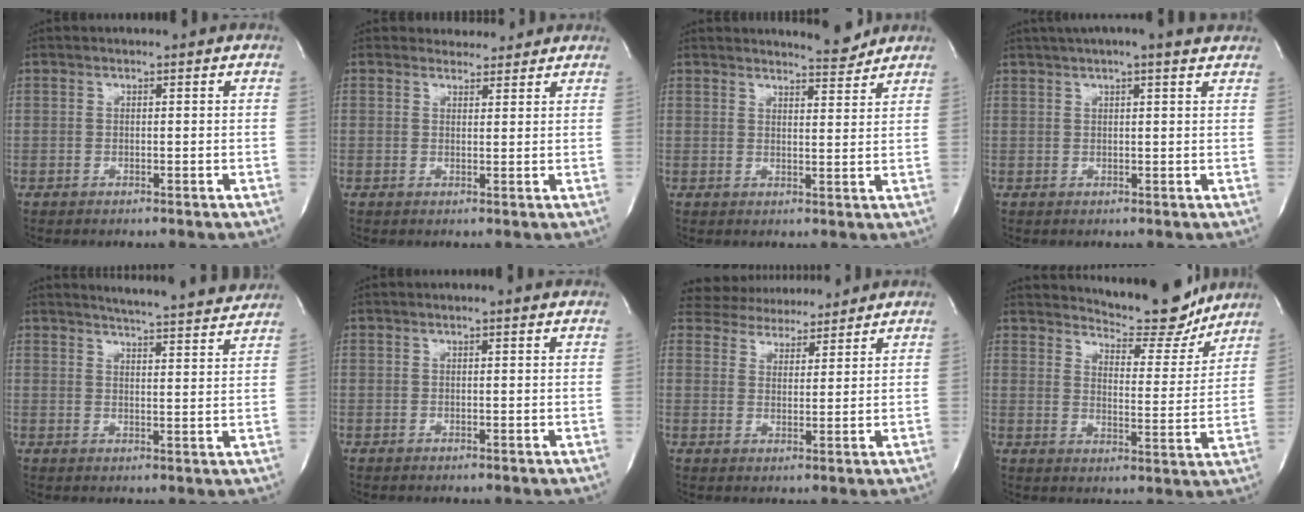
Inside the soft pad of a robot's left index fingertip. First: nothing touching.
{"total": 2.9, "force": [2.5, 1.4, -0.1], "torque": [0.006, 0.002, 0.030]}
{"total": 3.5, "force": [3.5, 0.0, 0.3], "torque": [-0.011, -0.022, 0.045]}
{"total": 8.6, "force": [7.1, 0.6, 4.8], "torque": [-0.077, 0.023, 0.081]}
{"total": 12.5, "force": [11.9, -0.3, 3.8], "torque": [-0.058, -0.025, 0.143]}
{"total": 0.8, "force": [0.3, 0.0, 0.7], "torque": [-0.013, 0.006, 0.005]}
{"total": 8.5, "force": [8.0, 2.4, 1.5], "torque": [-0.024, 0.012, 0.126]}
{"total": 11.6, "force": [11.0, 2.1, 2.7], "torque": [-0.035, -0.034, 0.146]}